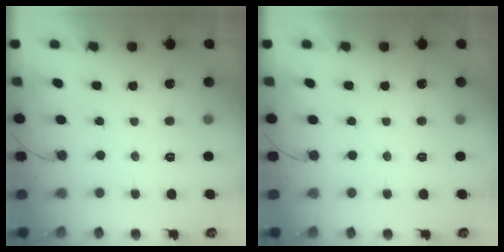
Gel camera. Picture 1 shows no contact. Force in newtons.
{"total": 0.0}